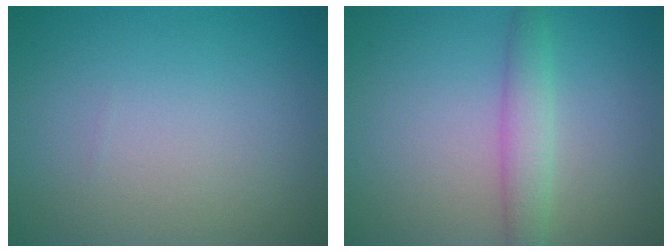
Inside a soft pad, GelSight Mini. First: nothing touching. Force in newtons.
{"total": 2.6, "press": 2.6, "slide": 0.1}